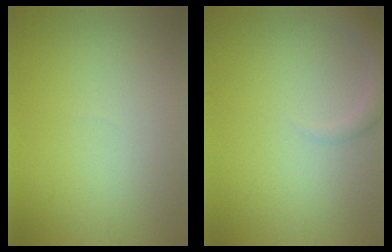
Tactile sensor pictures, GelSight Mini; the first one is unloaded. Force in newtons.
{"total": 2.3, "press": 2.3, "slide": 0.3}